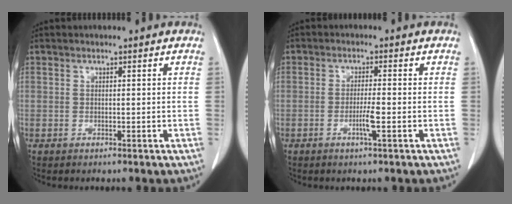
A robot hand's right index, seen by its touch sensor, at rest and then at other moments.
{"total": 1.9, "force": [-0.8, -0.3, 1.7], "torque": [-0.033, -0.002, -0.015]}